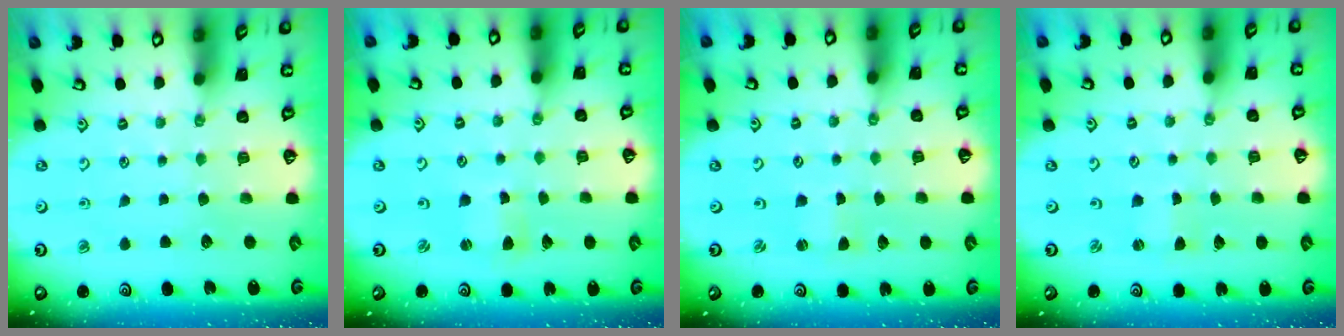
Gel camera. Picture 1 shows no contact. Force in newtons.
{"total": 1.4, "press": 1.4, "slide": 0.3}
{"total": 0.9, "press": 0.9, "slide": 0.2}
{"total": 0.6, "press": 0.6, "slide": 0.0}